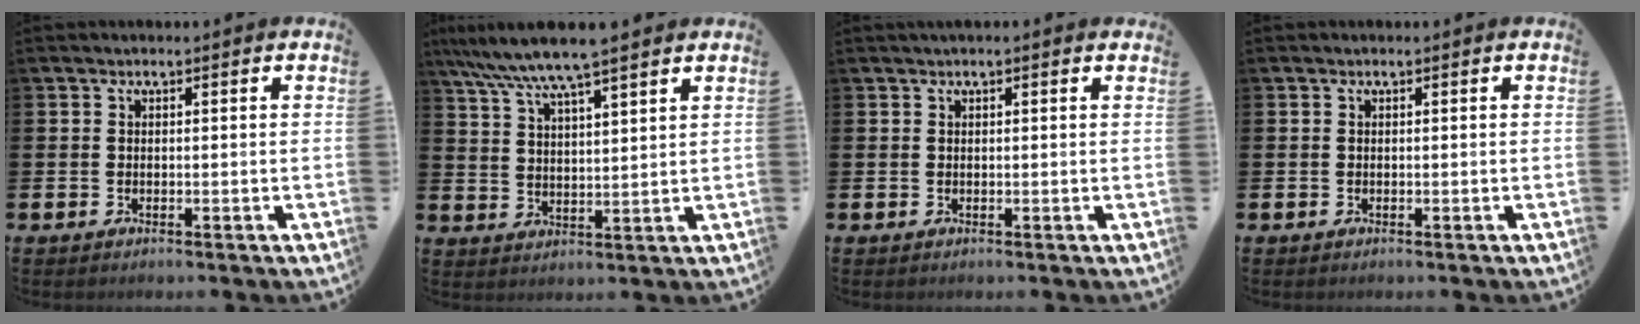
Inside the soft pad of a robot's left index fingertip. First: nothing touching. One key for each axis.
{"total": 7.3, "fx": 6.6, "fy": 0.3, "fz": 3.2, "tx": -0.083, "ty": -0.024, "tz": 0.118}
{"total": 0.7, "fx": 0.6, "fy": 0.0, "fz": 0.5, "tx": -0.004, "ty": 0.001, "tz": 0.009}
{"total": 0.0}